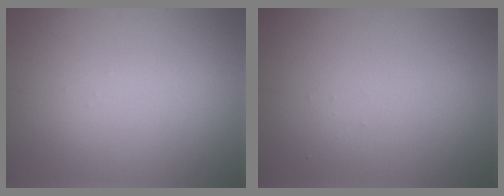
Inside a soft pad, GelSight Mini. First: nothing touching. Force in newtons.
{"total": 0.0}